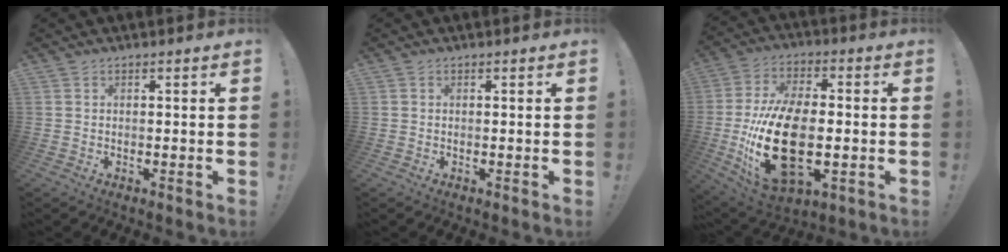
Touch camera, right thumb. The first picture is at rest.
{"total": 0.0}
{"total": 24.2, "force": [-3.8, 13.3, 19.9], "torque": [-0.384, 0.010, -0.055]}